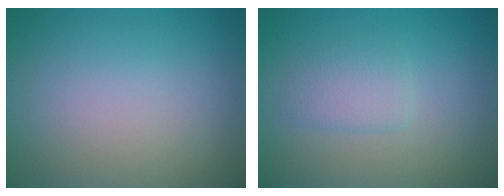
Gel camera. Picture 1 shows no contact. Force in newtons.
{"total": 1.8, "press": 1.8, "slide": 0.1}